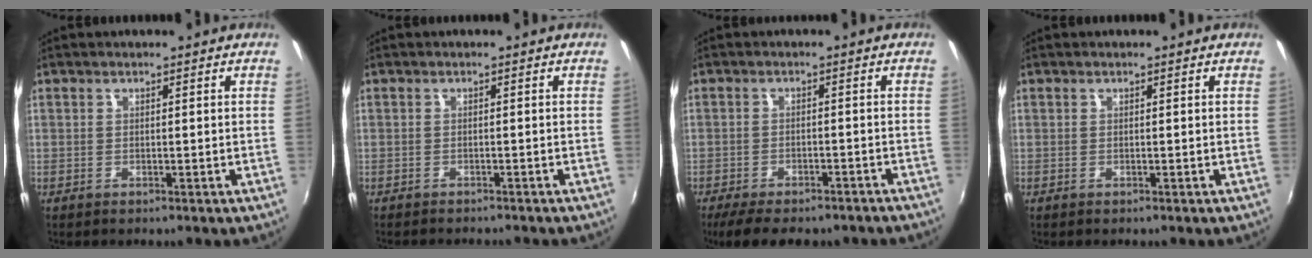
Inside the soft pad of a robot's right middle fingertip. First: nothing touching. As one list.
[{"total": 3.1, "force": [-2.9, 0.5, 1.0], "torque": [-0.026, -0.012, -0.045]}, {"total": 12.1, "force": [-9.8, 3.6, 6.1], "torque": [-0.130, -0.031, -0.139]}, {"total": 0.0}]